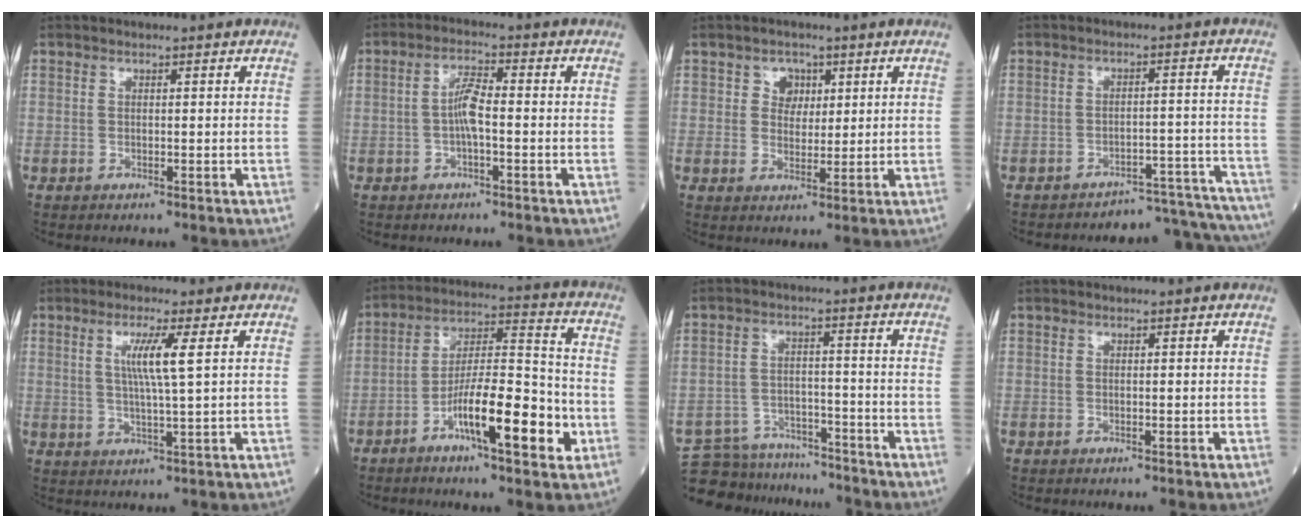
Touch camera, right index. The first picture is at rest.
{"total": 4.1, "force": [-0.7, 0.8, 4.0], "torque": [-0.079, 0.008, -0.013]}
{"total": 3.4, "force": [1.4, 2.8, 1.3], "torque": [-0.014, 0.004, 0.021]}
{"total": 12.3, "force": [-12.3, 0.6, -0.5], "torque": [0.033, 0.042, -0.149]}
{"total": 5.3, "force": [1.6, -0.7, 5.0], "torque": [-0.096, -0.002, 0.029]}
{"total": 13.9, "force": [-5.6, 2.7, 12.5], "torque": [-0.216, 0.005, -0.095]}
{"total": 12.9, "force": [-12.1, 4.1, 1.3], "torque": [-0.029, 0.023, -0.181]}
{"total": 0.0}